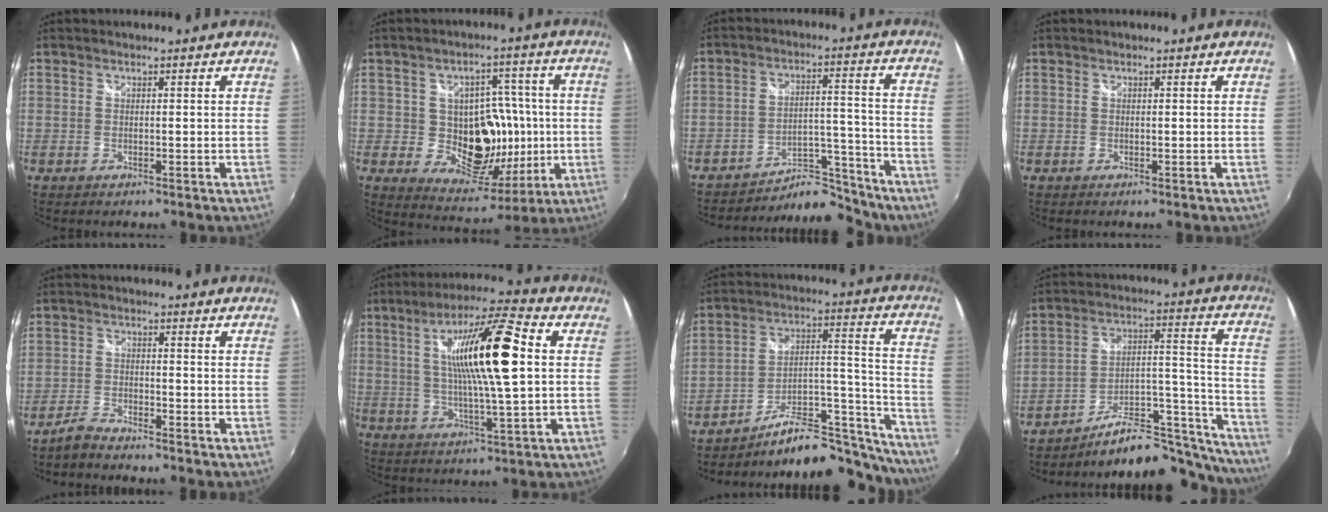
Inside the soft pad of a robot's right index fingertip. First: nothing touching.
{"total": 13.4, "force": [-0.6, 11.0, 7.6], "torque": [-0.132, 0.008, 0.009]}
{"total": 11.7, "force": [-11.0, 3.4, 2.0], "torque": [-0.023, 0.042, -0.157]}
{"total": 0.0}
{"total": 3.5, "force": [-3.3, 0.6, 0.9], "torque": [-0.034, -0.004, -0.068]}
{"total": 16.8, "force": [3.0, 2.2, 16.4], "torque": [-0.293, 0.012, 0.049]}
{"total": 22.0, "force": [-19.4, 5.8, 8.5], "torque": [-0.079, 0.047, -0.274]}
{"total": 22.3, "force": [-19.6, 6.2, 8.5], "torque": [-0.079, 0.045, -0.274]}